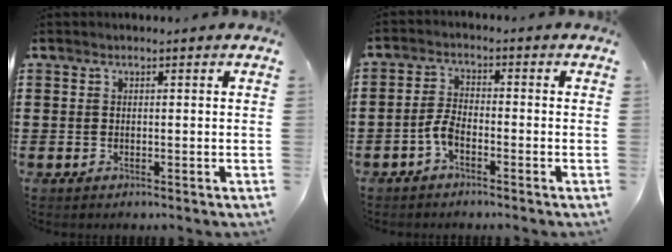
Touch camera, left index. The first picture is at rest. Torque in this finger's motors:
{"motor_torque": [0.69, 0.58, 0.34, 0.08]}